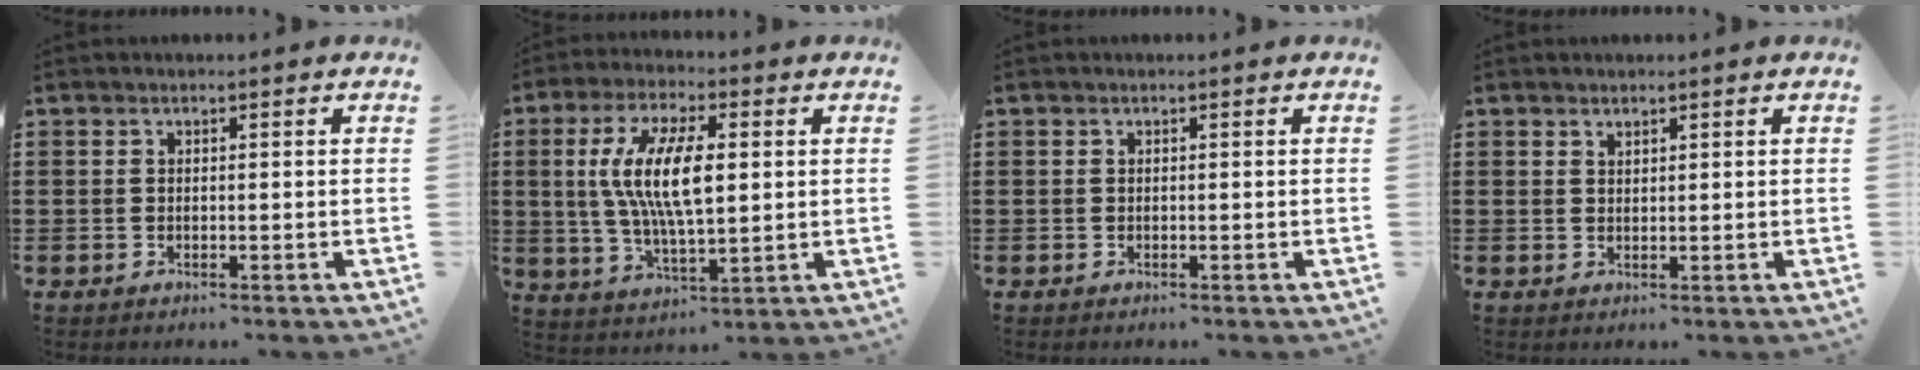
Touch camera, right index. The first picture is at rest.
{"total": 11.1, "force": [1.3, 3.9, 10.4], "torque": [-0.214, 0.006, 0.017]}
{"total": 0.0}
{"total": 1.0, "force": [0.9, 0.4, 0.1], "torque": [-0.002, 0.001, 0.018]}